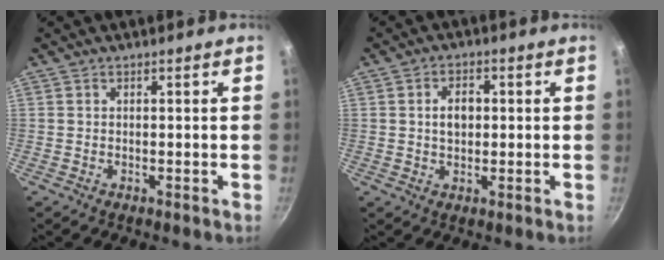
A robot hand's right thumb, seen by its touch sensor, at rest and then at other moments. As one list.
[{"total": 4.5, "force": [0.5, 3.1, 3.2], "torque": [-0.035, 0.008, 0.007]}]